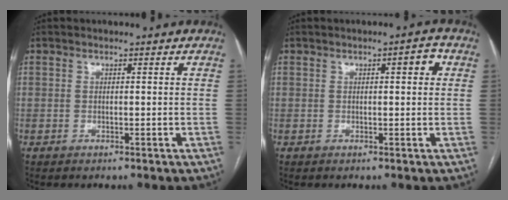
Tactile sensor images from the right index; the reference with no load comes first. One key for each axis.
{"total": 2.5, "fx": 0.8, "fy": 0.7, "fz": 2.3, "tx": -0.029, "ty": 0.005, "tz": 0.008}